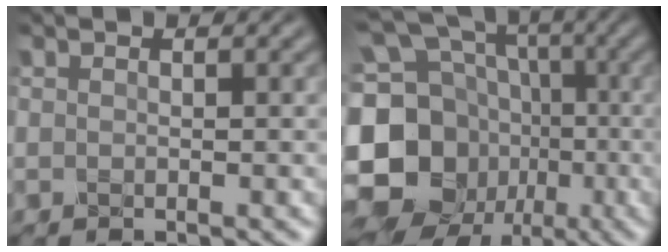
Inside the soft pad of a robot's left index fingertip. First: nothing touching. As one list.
[{"total": 20.1, "force": [-4.6, 17.3, 9.1], "torque": [-0.209, 0.011, -0.111]}]